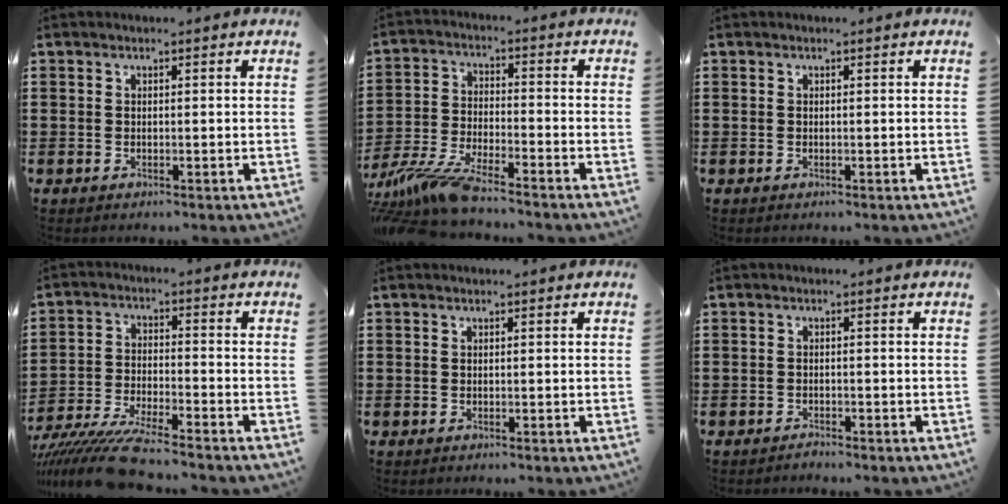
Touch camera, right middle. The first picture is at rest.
{"total": 7.7, "force": [-6.8, 0.5, 3.5], "torque": [-0.089, -0.010, -0.138]}
{"total": 0.0}
{"total": 8.7, "force": [-7.9, 0.1, 3.6], "torque": [-0.084, -0.007, -0.157]}
{"total": 0.0}
{"total": 0.9, "force": [-0.9, 0.1, 0.2], "torque": [-0.006, -0.001, -0.018]}